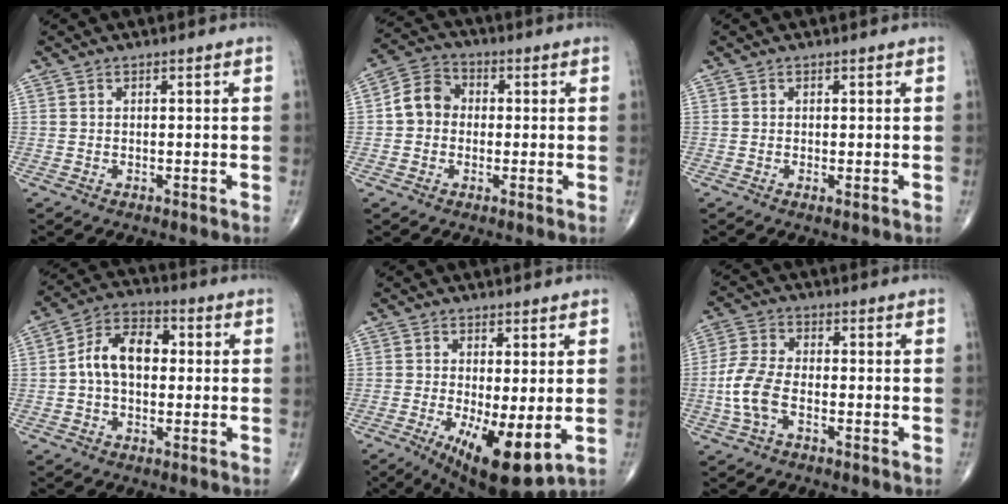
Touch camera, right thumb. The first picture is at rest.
{"total": 6.8, "force": [-0.2, 5.8, 3.5], "torque": [-0.048, 0.024, -0.018]}
{"total": 0.6, "force": [-0.1, 0.2, 0.6], "torque": [-0.014, -0.004, -0.004]}
{"total": 9.9, "force": [0.4, 6.4, 7.5], "torque": [-0.123, 0.028, -0.002]}
{"total": 11.4, "force": [-2.6, 3.8, 10.5], "torque": [-0.170, -0.025, -0.028]}
{"total": 7.5, "force": [-2.1, 3.9, 6.0], "torque": [-0.142, 0.020, -0.047]}